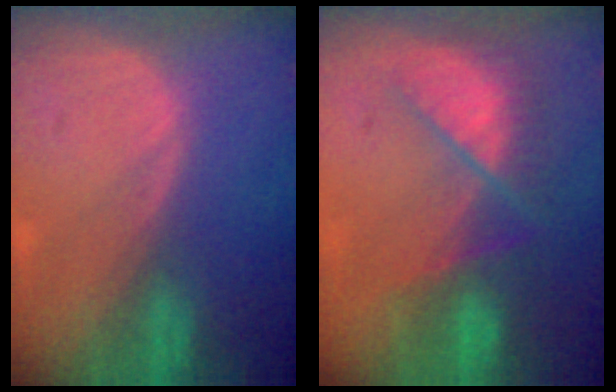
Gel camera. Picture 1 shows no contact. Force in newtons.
{"total": 7.1, "press": 7.0, "slide": 1.3}